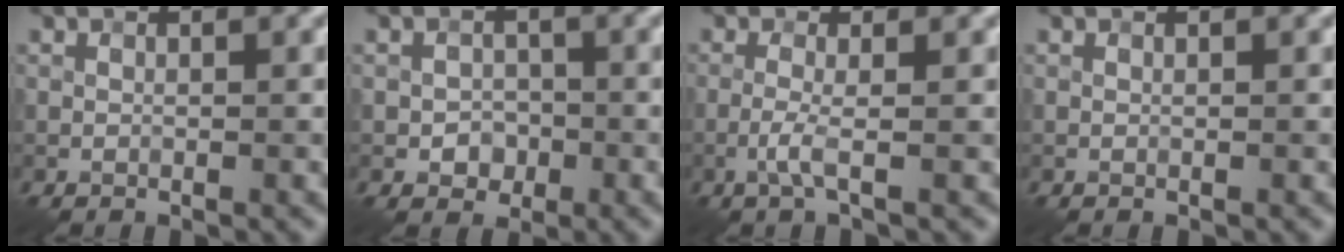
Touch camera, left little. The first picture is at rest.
{"total": 2.2, "force": [-0.8, 1.8, 0.9], "torque": [-0.008, -0.001, -0.017]}
{"total": 1.9, "force": [-0.7, 0.2, 1.8], "torque": [-0.040, 0.002, -0.020]}
{"total": 0.0}